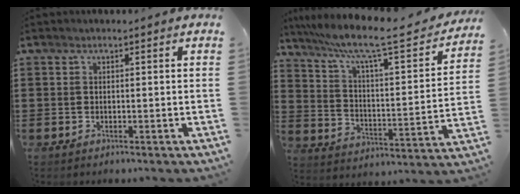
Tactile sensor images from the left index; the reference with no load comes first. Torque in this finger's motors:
{"motor_torque": [2.14, 0.00, 0.52, 0.17]}